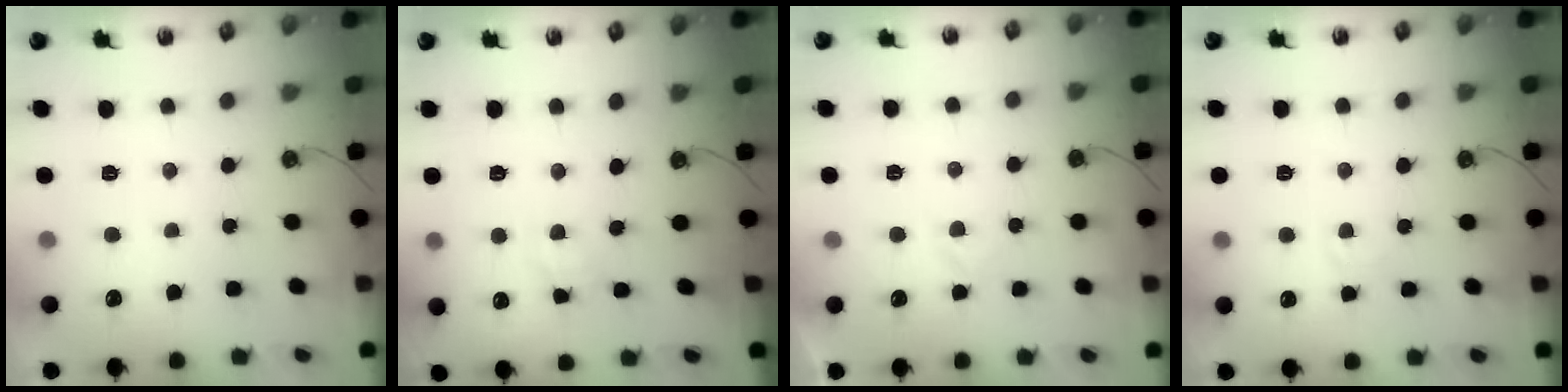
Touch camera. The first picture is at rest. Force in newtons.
{"total": 4.8, "press": 4.7, "slide": 0.8}
{"total": 1.5, "press": 1.4, "slide": 0.4}
{"total": 4.2, "press": 4.2, "slide": 0.5}